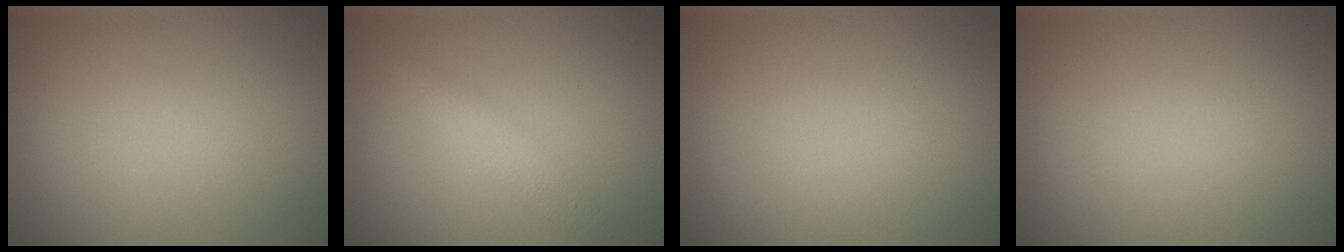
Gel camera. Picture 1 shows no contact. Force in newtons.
{"total": 2.0, "press": 2.0, "slide": 0.0}
{"total": 0.0}
{"total": 0.0}